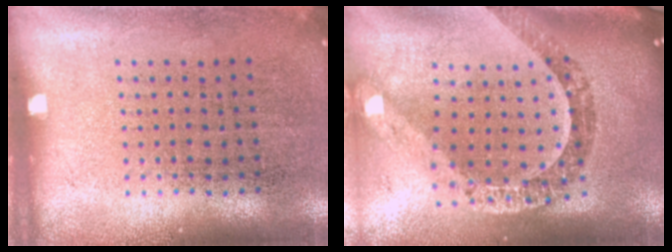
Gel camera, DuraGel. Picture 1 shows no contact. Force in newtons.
{"total": 2.5, "press": 2.1, "slide": 1.3}